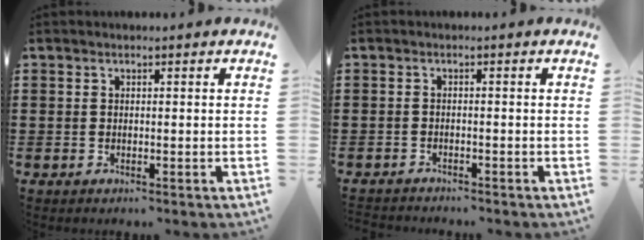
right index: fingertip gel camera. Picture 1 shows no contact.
{"total": 1.3, "force": [-1.3, 0.1, -0.1], "torque": [-0.002, 0.002, -0.028]}